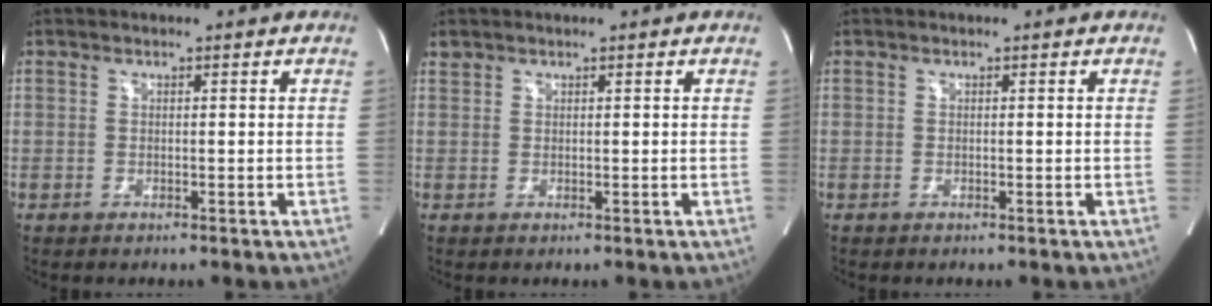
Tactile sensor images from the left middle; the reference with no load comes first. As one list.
[{"total": 0.8, "force": [0.7, 0.3, 0.0], "torque": [-0.003, 0.010, 0.015]}, {"total": 0.0}]